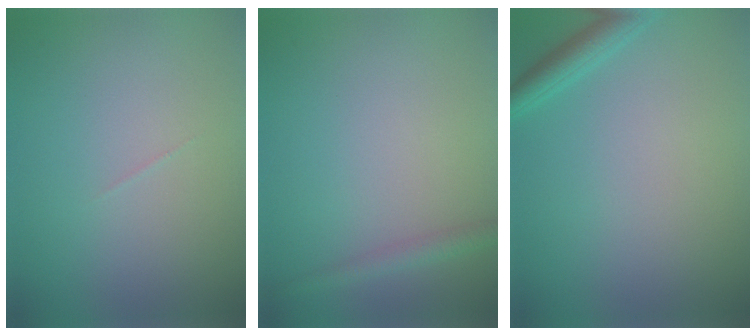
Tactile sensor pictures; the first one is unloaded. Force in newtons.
{"total": 1.6, "press": 1.6, "slide": 0.1}
{"total": 2.0, "press": 2.0, "slide": 0.1}